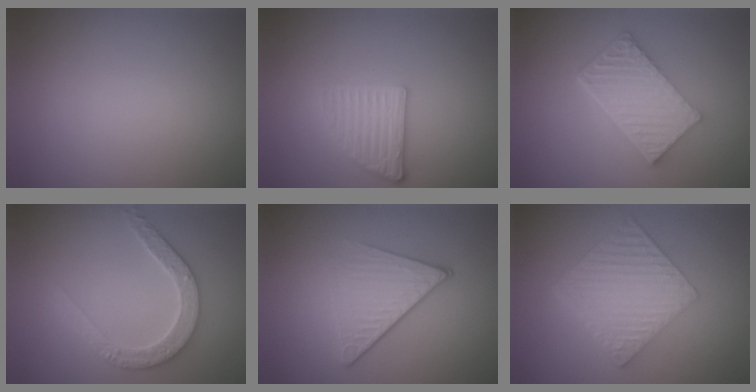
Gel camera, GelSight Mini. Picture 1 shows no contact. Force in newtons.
{"total": 2.8, "press": 2.3, "slide": 1.6}
{"total": 6.1, "press": 4.4, "slide": 4.1}
{"total": 3.2, "press": 3.1, "slide": 0.7}
{"total": 4.1, "press": 2.8, "slide": 3.1}
{"total": 6.3, "press": 4.3, "slide": 4.6}